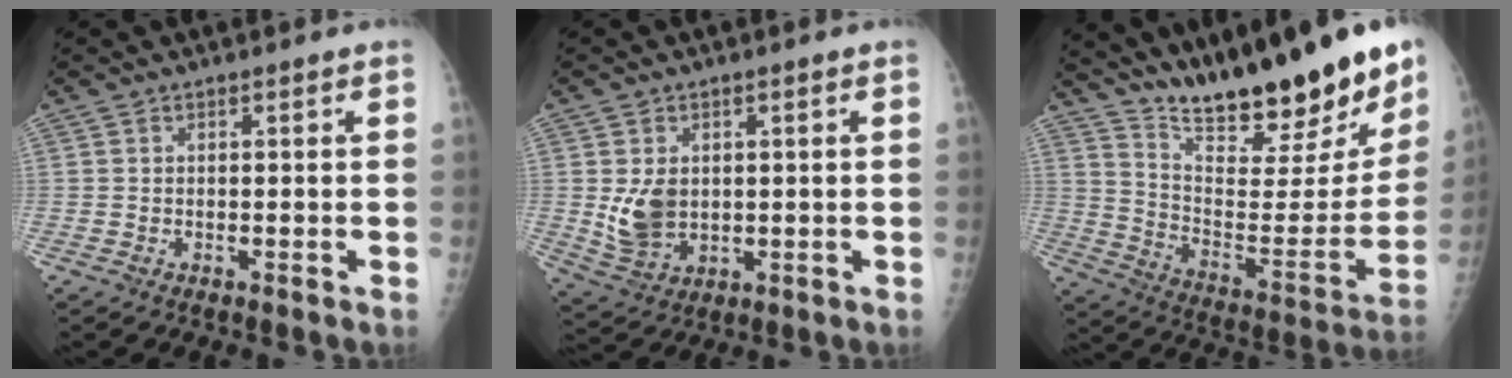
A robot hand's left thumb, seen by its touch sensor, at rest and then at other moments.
{"total": 7.2, "force": [0.6, 5.3, 4.8], "torque": [-0.074, -0.011, 0.027]}
{"total": 26.8, "force": [20.8, 6.6, 15.5], "torque": [-0.206, -0.104, 0.320]}